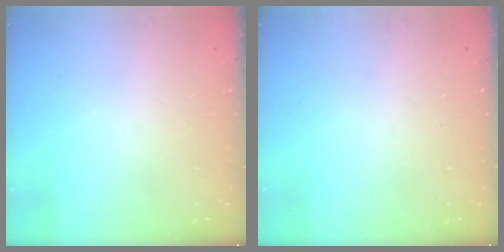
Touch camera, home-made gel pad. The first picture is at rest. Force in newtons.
{"total": 0.0}